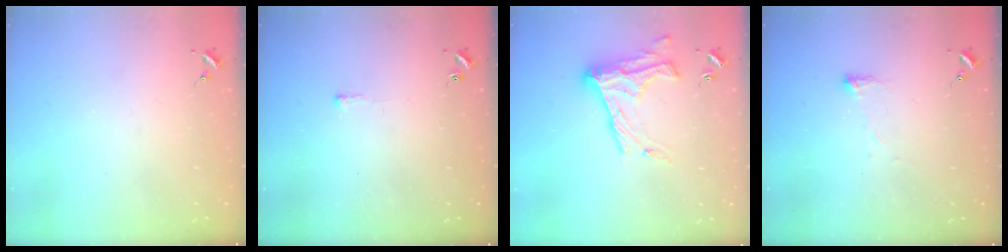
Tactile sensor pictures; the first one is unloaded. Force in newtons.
{"total": 2.7, "press": 2.7, "slide": 0.4}
{"total": 15.9, "press": 15.9, "slide": 0.9}
{"total": 2.8, "press": 2.7, "slide": 0.8}